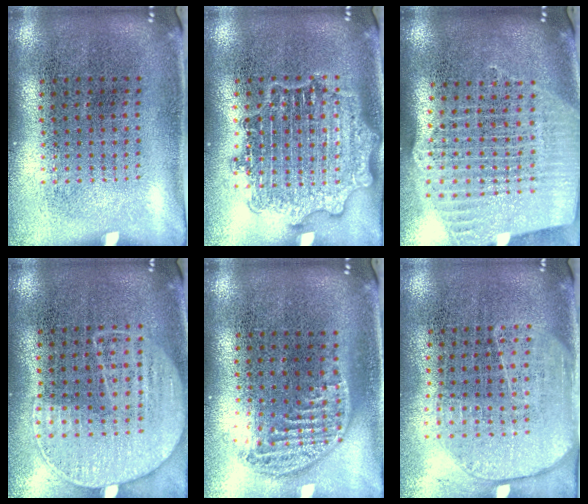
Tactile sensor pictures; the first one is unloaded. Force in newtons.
{"total": 2.4, "press": 2.4, "slide": 0.3}
{"total": 2.5, "press": 2.1, "slide": 1.4}
{"total": 1.3, "press": 1.0, "slide": 0.7}
{"total": 1.3, "press": 1.1, "slide": 0.6}
{"total": 1.9, "press": 1.5, "slide": 1.1}